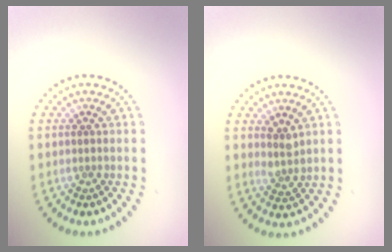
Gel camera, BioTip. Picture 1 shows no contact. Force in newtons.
{"total": 1.8, "press": 1.4, "slide": 1.2}